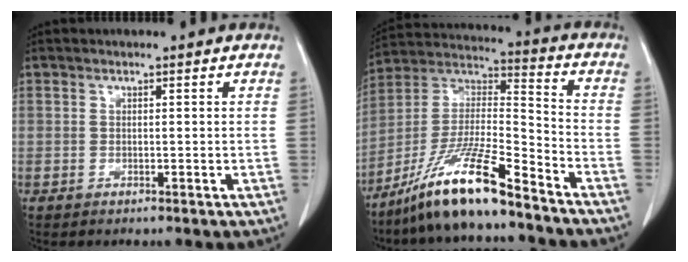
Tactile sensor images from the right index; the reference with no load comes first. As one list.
[{"total": 15.1, "force": [-10.9, 0.9, 10.4], "torque": [-0.205, -0.007, -0.203]}]